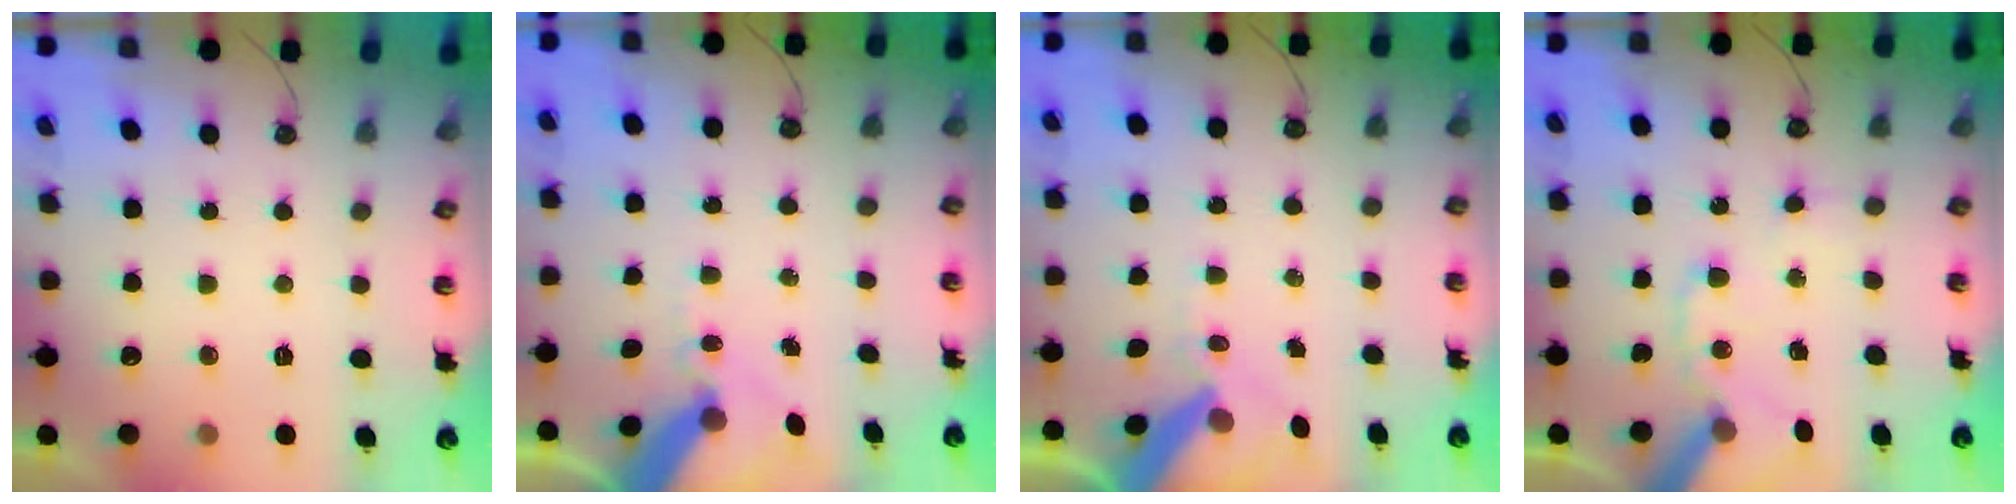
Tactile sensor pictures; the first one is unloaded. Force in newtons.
{"total": 11.2, "press": 11.1, "slide": 1.4}
{"total": 10.9, "press": 10.8, "slide": 1.5}
{"total": 13.6, "press": 13.4, "slide": 2.0}